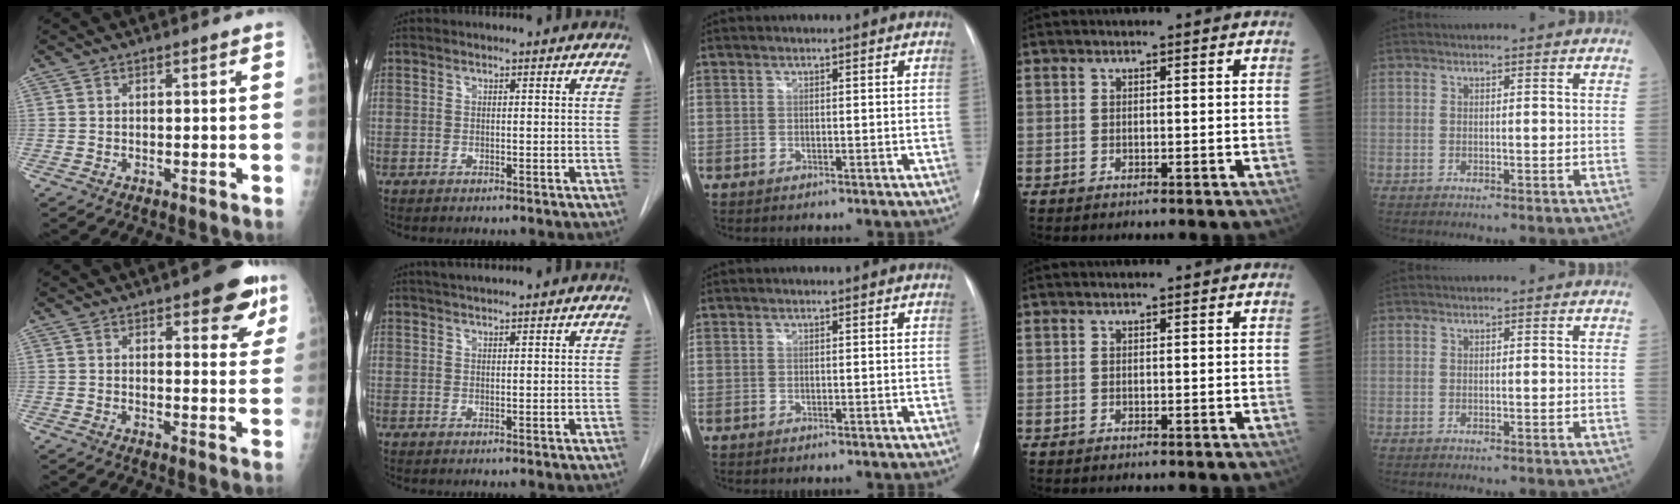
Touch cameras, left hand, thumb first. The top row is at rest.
{"thumb": {"total": 9.8, "force": [5.7, 3.6, 7.1], "torque": [-0.052, -0.023, 0.067]}, "index": {"total": 2.6, "force": [2.4, -0.1, 1.1], "torque": [-0.015, 0.021, 0.043]}}